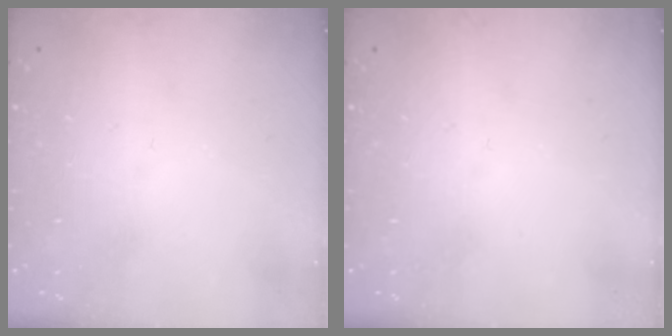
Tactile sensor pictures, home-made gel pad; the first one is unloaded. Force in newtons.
{"total": 0.0}